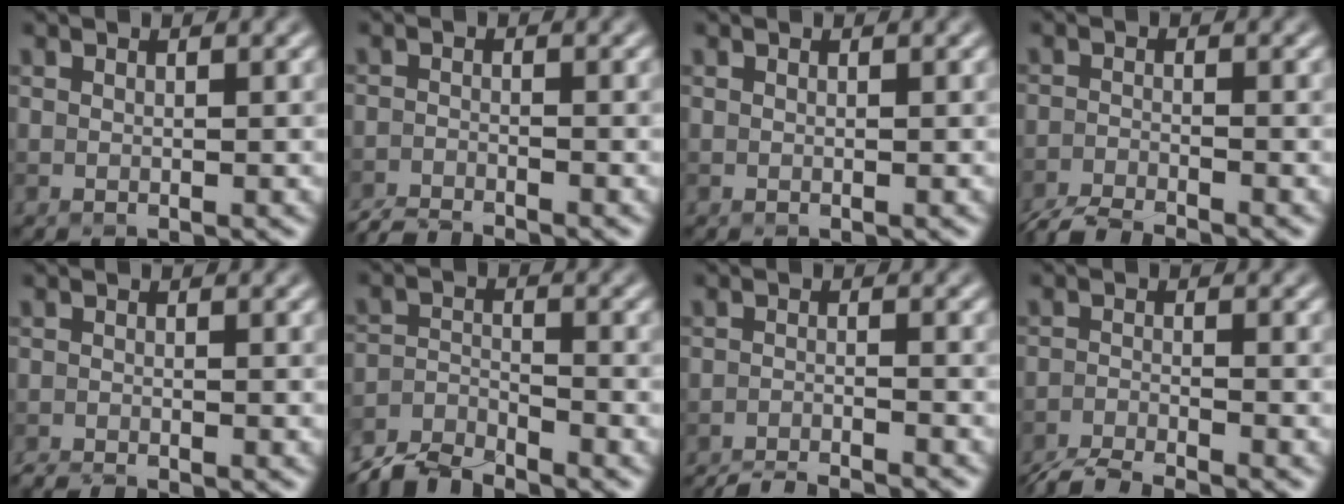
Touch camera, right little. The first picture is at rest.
{"total": 3.0, "force": [-2.9, 0.2, 0.6], "torque": [-0.014, -0.006, -0.062]}
{"total": 0.0}
{"total": 4.3, "force": [-4.0, 0.4, 1.6], "torque": [-0.034, -0.008, -0.082]}
{"total": 1.8, "force": [-1.7, 0.0, 0.5], "torque": [-0.011, -0.005, -0.034]}
{"total": 4.3, "force": [-4.1, 0.8, 1.0], "torque": [-0.020, -0.003, -0.090]}
{"total": 6.7, "force": [-6.4, 0.9, 1.8], "torque": [-0.031, -0.013, -0.097]}
{"total": 5.4, "force": [-5.0, 0.6, 1.9], "torque": [-0.039, -0.018, -0.093]}